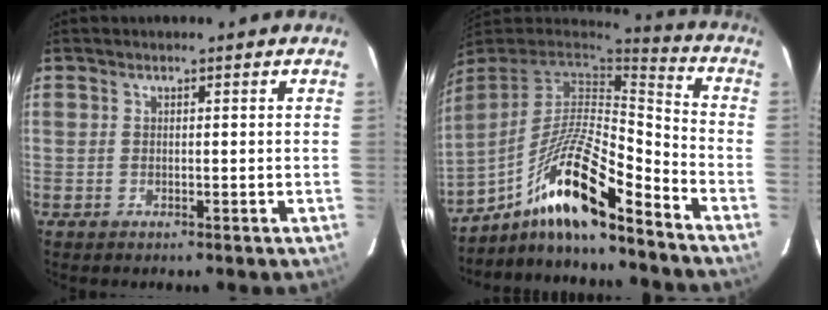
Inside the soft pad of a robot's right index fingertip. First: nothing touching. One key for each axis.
{"total": 17.1, "fx": -11.9, "fy": 2.0, "fz": 12.1, "tx": -0.233, "ty": 0.007, "tz": -0.209}